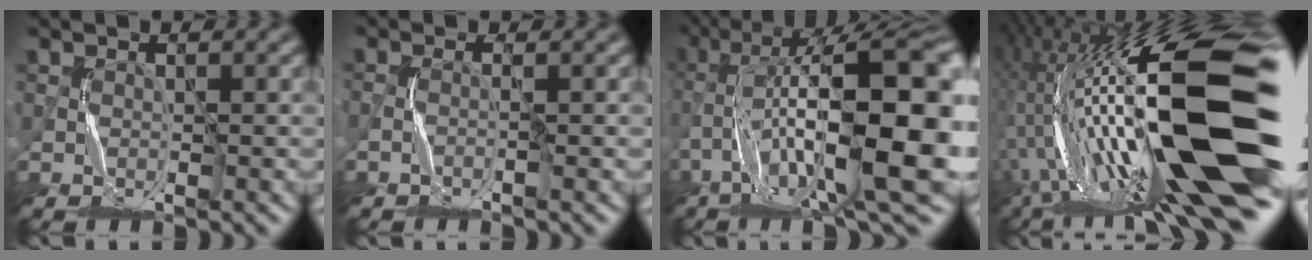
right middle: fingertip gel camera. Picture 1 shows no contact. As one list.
[{"total": 1.1, "force": [-0.5, 0.0, 1.0], "torque": [-0.022, 0.005, -0.014]}, {"total": 17.7, "force": [-2.0, 5.5, 16.7], "torque": [-0.278, 0.033, -0.030]}, {"total": 20.4, "force": [-3.8, 5.0, 19.5], "torque": [-0.322, 0.023, -0.078]}]